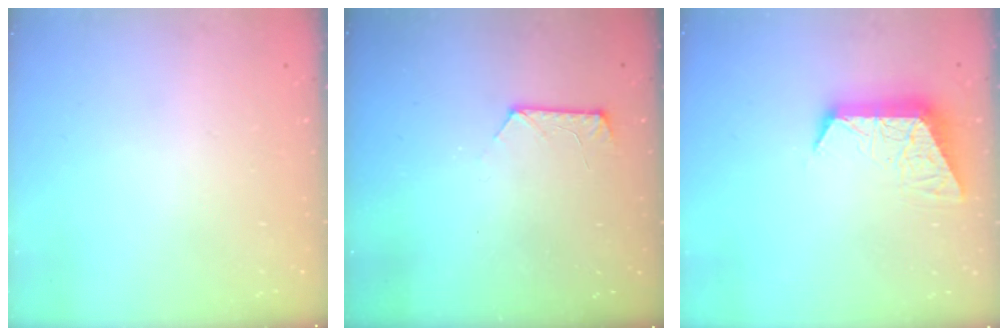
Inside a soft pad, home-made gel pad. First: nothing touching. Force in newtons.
{"total": 8.0, "press": 8.0, "slide": 0.8}
{"total": 11.0, "press": 11.0, "slide": 0.5}